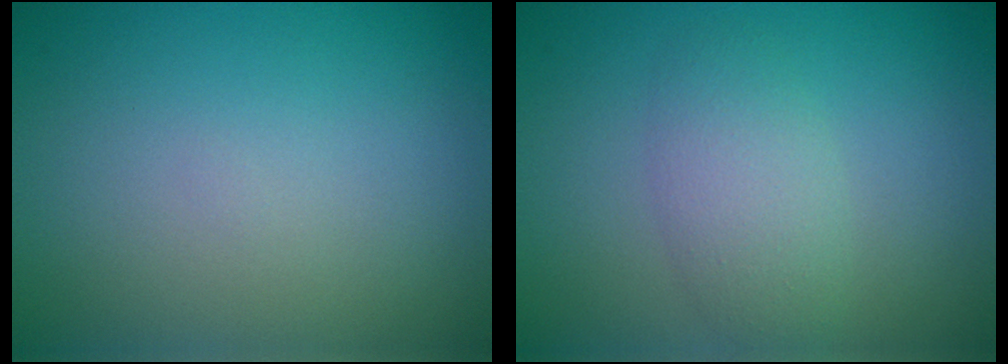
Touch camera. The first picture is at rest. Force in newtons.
{"total": 2.8, "press": 2.8, "slide": 0.1}